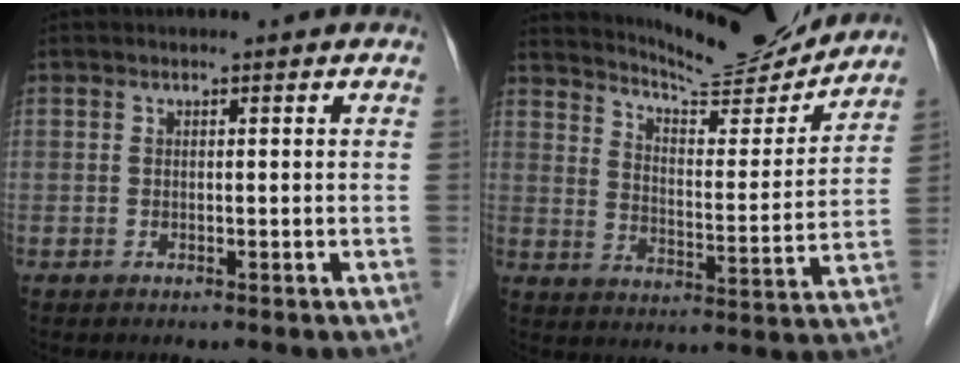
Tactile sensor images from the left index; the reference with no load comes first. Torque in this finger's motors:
{"motor_torque": [0.22, -0.37, 0.41, 0.04]}